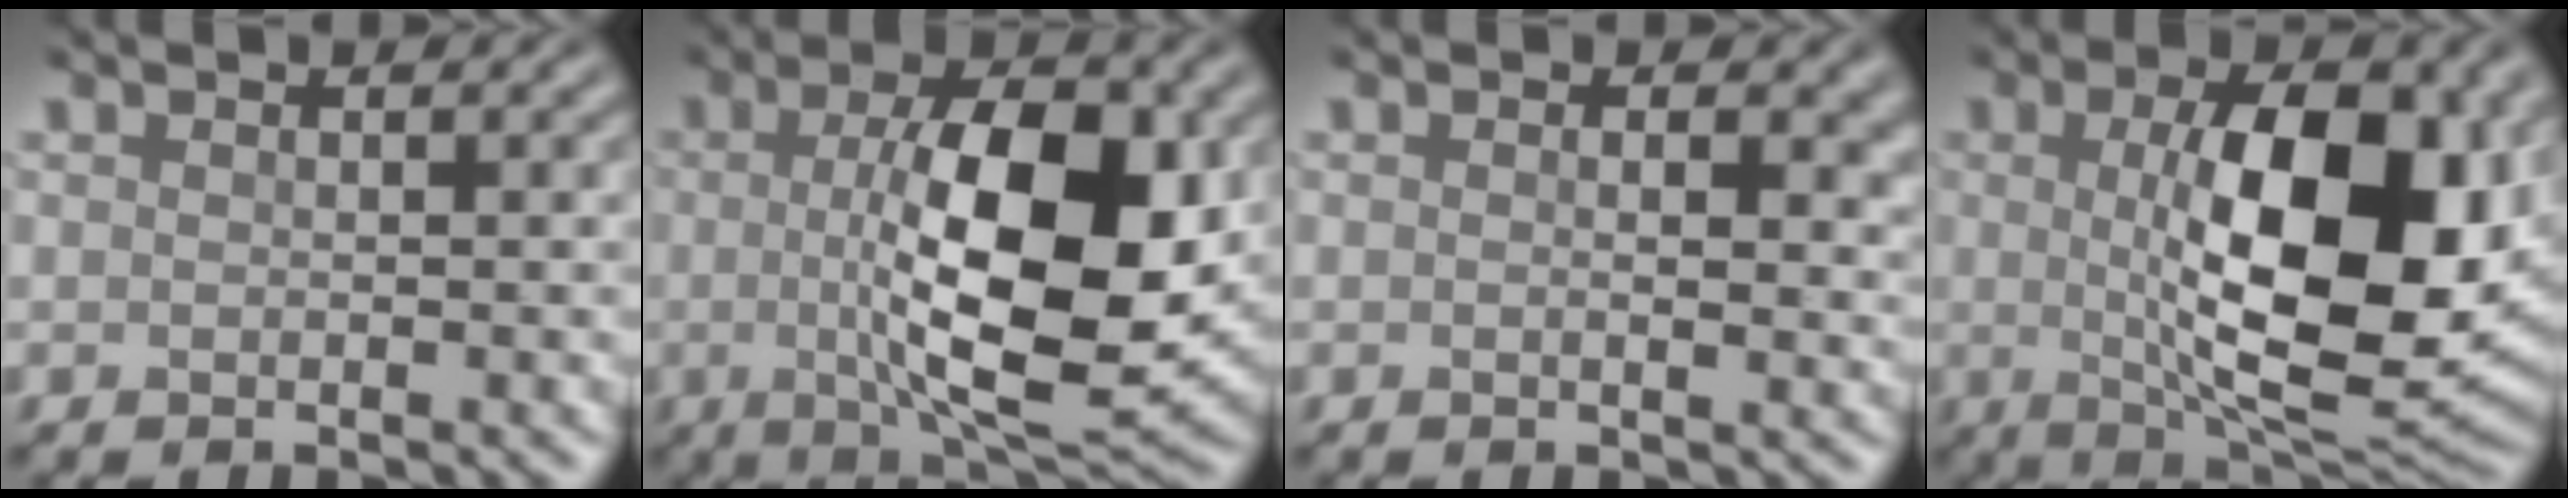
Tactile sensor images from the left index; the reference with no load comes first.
{"total": 11.7, "force": [0.2, 4.3, 10.8], "torque": [-0.173, -0.003, 0.006]}
{"total": 3.1, "force": [0.4, 1.4, 2.7], "torque": [-0.026, 0.000, 0.002]}
{"total": 13.2, "force": [0.9, 5.3, 12.0], "torque": [-0.174, -0.006, 0.020]}